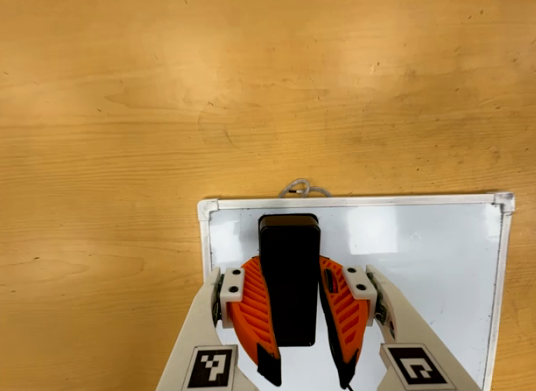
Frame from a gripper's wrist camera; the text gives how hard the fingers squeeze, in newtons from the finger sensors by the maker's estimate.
{"total": 9.6, "left": 6.7, "right": 12.5}